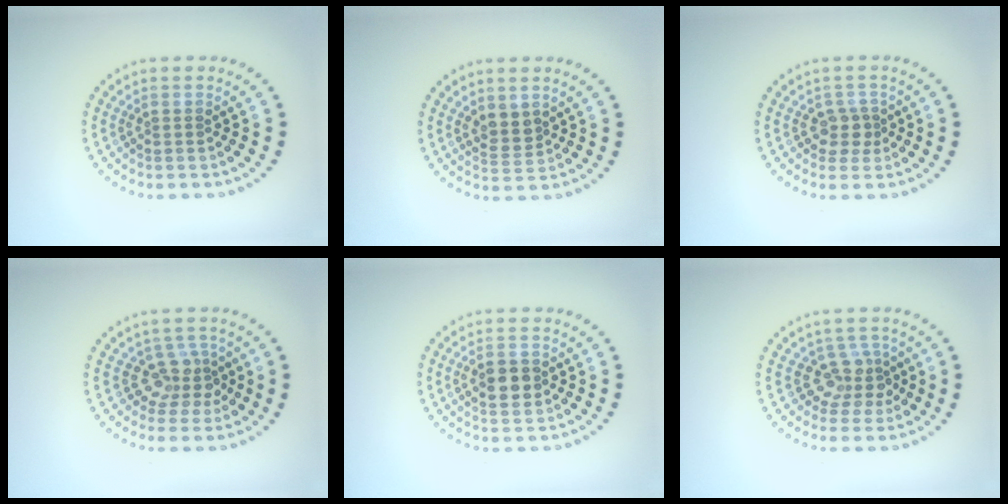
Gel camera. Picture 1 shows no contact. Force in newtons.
{"total": 2.0, "press": 1.8, "slide": 1.0}
{"total": 2.0, "press": 1.7, "slide": 1.1}
{"total": 3.0, "press": 2.2, "slide": 1.9}
{"total": 3.0, "press": 3.0, "slide": 0.1}
{"total": 3.0, "press": 2.2, "slide": 1.9}